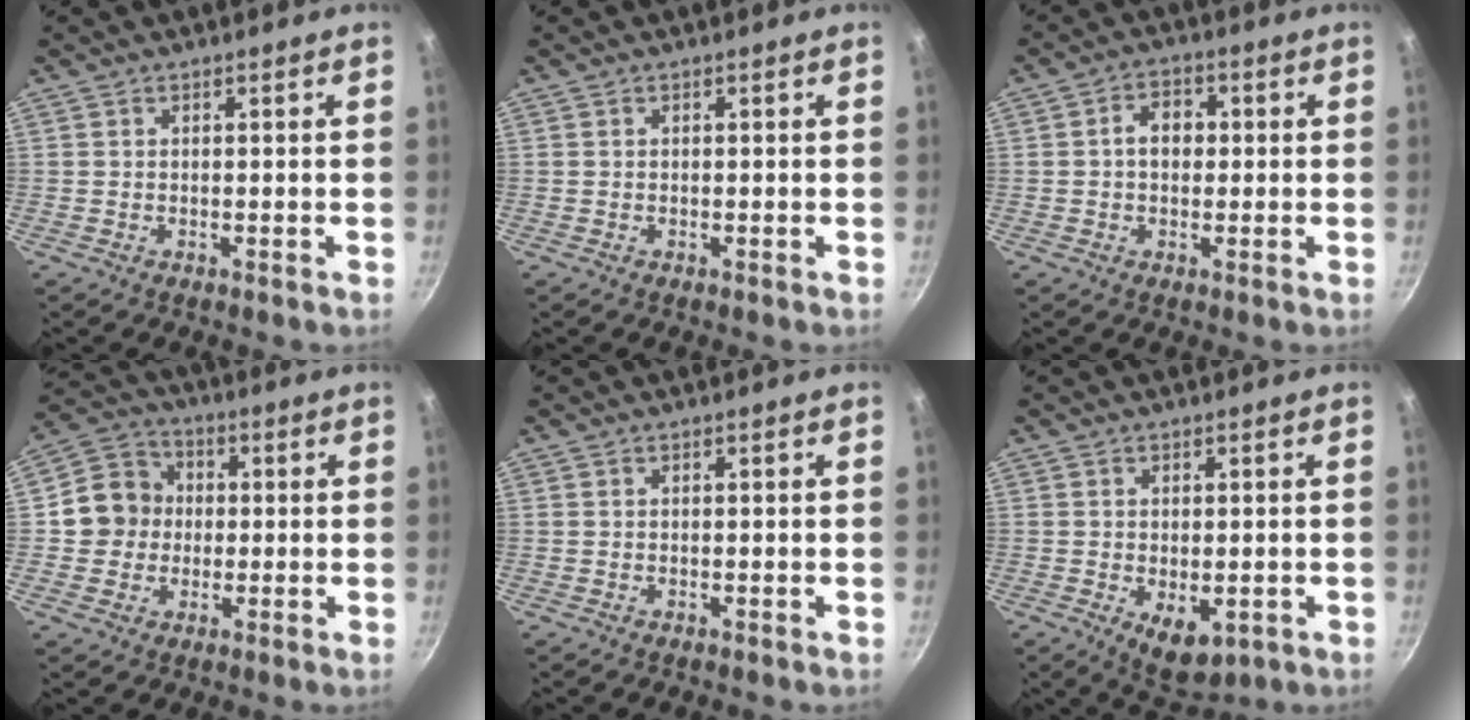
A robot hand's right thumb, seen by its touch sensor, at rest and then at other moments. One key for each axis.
{"total": 0.0}
{"total": 5.0, "fx": 0.2, "fy": 3.8, "fz": 3.2, "tx": -0.025, "ty": 0.013, "tz": -0.003}
{"total": 9.2, "fx": 0.0, "fy": 8.6, "fz": 3.4, "tx": -0.019, "ty": 0.019, "tz": -0.019}
{"total": 0.0}
{"total": 6.6, "fx": -1.6, "fy": 3.8, "fz": 5.1, "tx": -0.061, "ty": -0.009, "tz": -0.010}